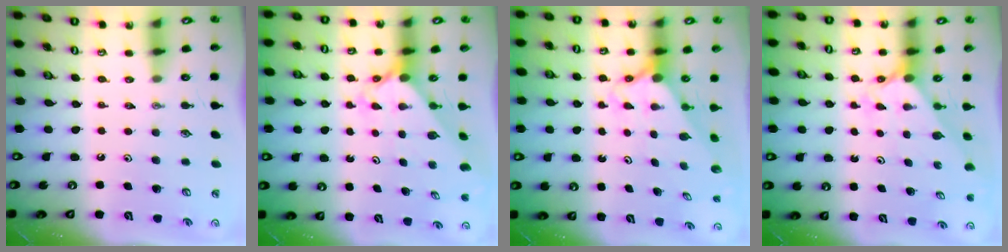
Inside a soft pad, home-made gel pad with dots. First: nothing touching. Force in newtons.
{"total": 2.4, "press": 2.3, "slide": 0.3}
{"total": 2.3, "press": 2.3, "slide": 0.2}
{"total": 1.5, "press": 1.5, "slide": 0.1}